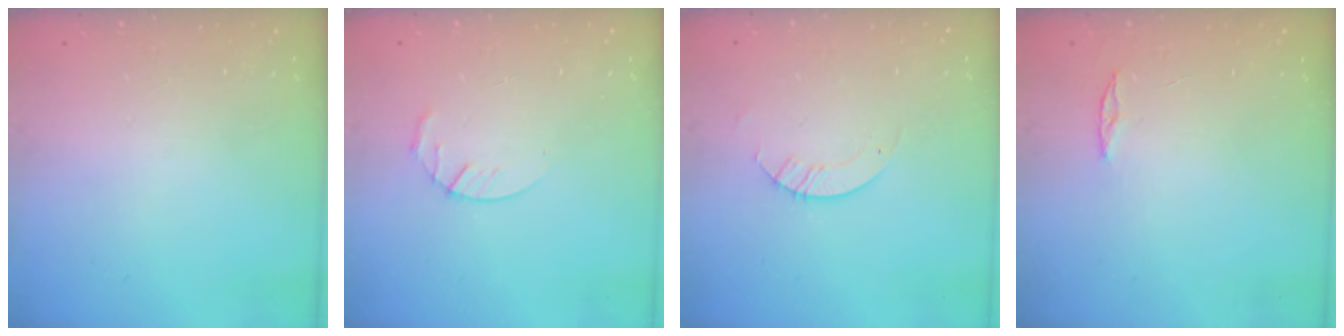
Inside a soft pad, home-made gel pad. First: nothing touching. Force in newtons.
{"total": 3.0, "press": 2.9, "slide": 0.5}
{"total": 2.8, "press": 2.8, "slide": 0.2}
{"total": 3.0, "press": 2.9, "slide": 0.3}